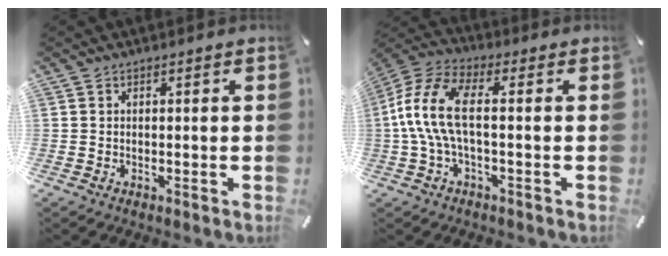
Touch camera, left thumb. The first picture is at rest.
{"total": 12.1, "force": [-0.7, 4.9, 11.0], "torque": [-0.233, -0.004, -0.014]}